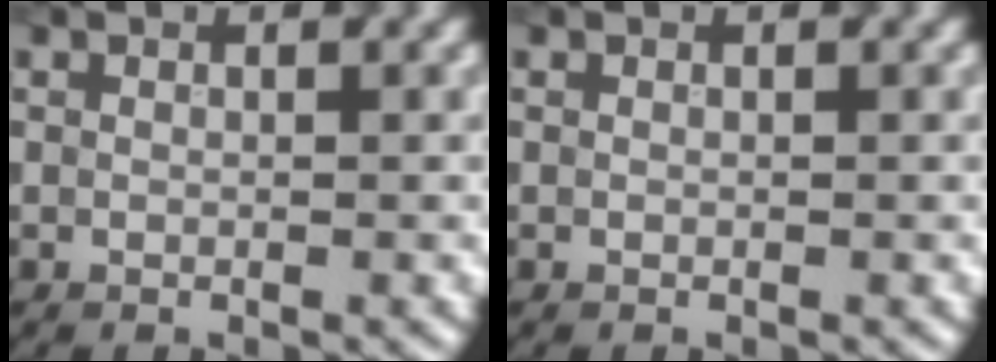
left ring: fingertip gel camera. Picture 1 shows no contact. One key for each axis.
{"total": 0.0}